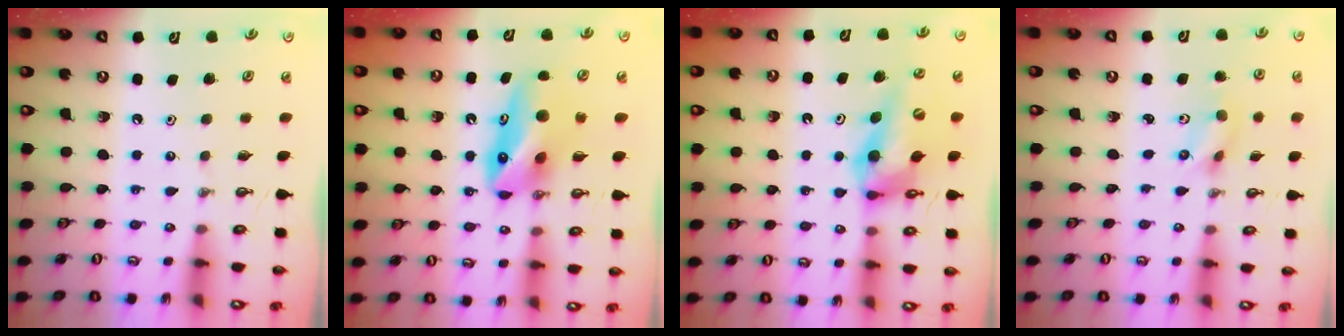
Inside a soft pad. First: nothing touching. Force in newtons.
{"total": 10.8, "press": 8.9, "slide": 6.2}
{"total": 11.6, "press": 11.6, "slide": 1.0}
{"total": 2.9, "press": 1.1, "slide": 2.7}